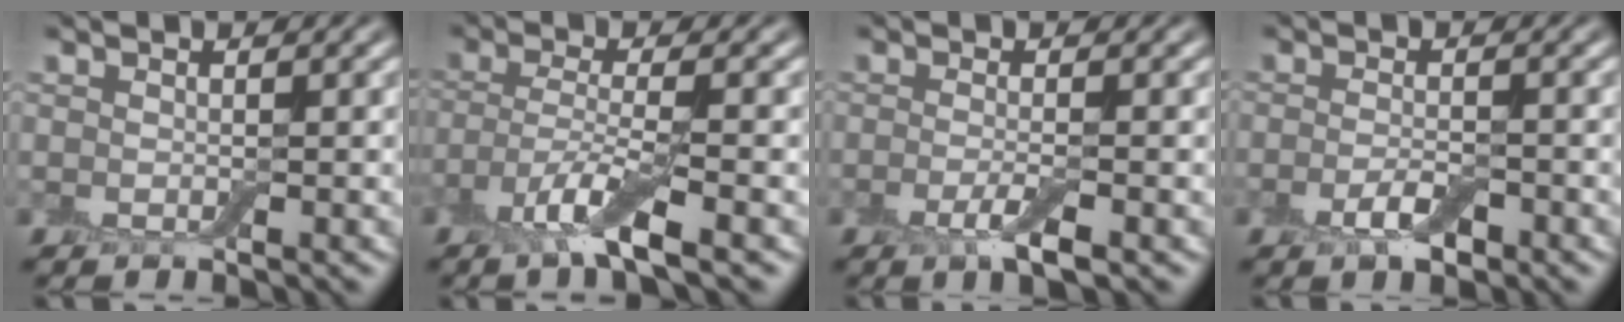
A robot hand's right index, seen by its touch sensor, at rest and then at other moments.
{"total": 4.2, "force": [-2.3, 0.6, 3.5], "torque": [-0.072, -0.007, -0.052]}
{"total": 2.5, "force": [-1.0, 0.6, 2.2], "torque": [-0.040, -0.004, -0.023]}
{"total": 2.3, "force": [-1.2, 0.9, 1.8], "torque": [-0.038, -0.002, -0.026]}